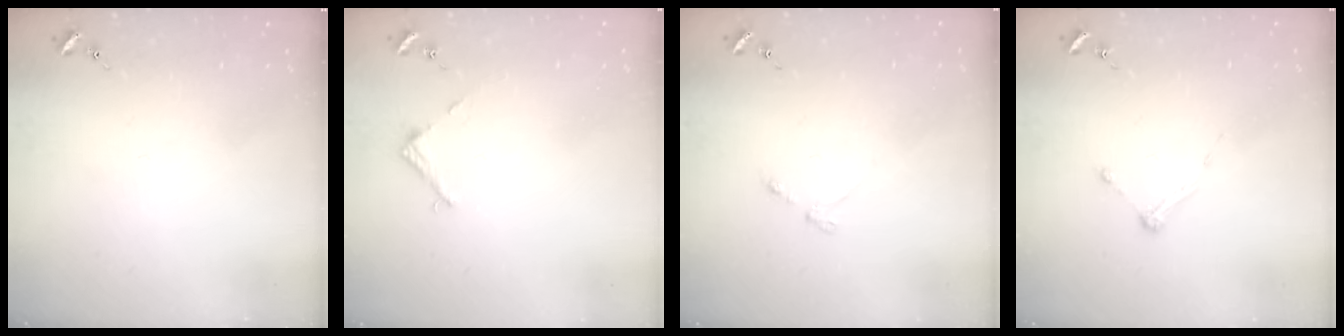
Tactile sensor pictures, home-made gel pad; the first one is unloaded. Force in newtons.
{"total": 2.7, "press": 2.7, "slide": 0.2}
{"total": 2.9, "press": 2.8, "slide": 0.4}
{"total": 4.1, "press": 4.1, "slide": 0.5}